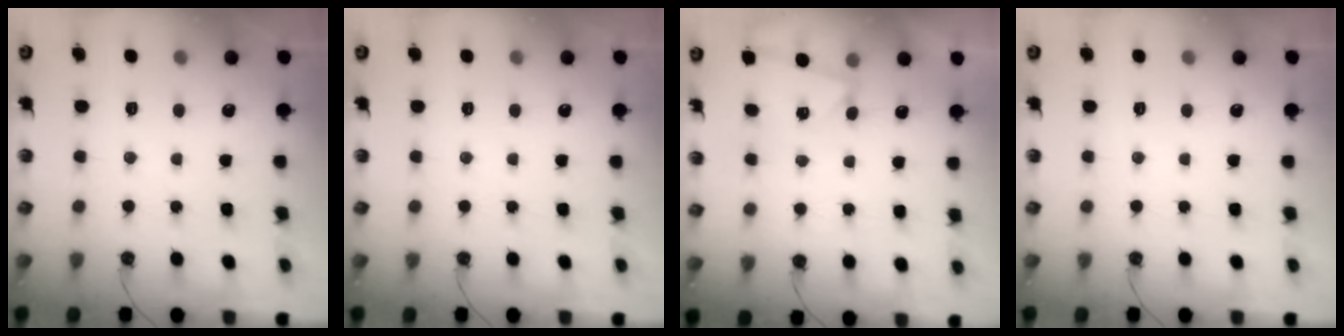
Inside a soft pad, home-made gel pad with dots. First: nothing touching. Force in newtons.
{"total": 0.0}
{"total": 3.1, "press": 2.8, "slide": 1.4}
{"total": 0.0}